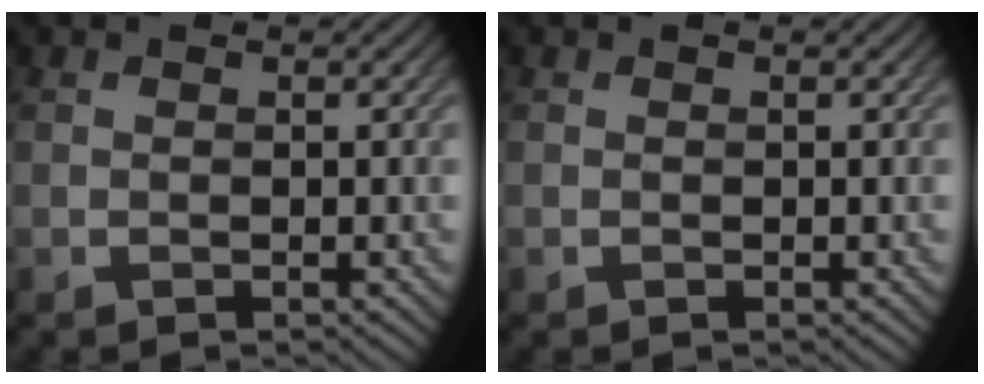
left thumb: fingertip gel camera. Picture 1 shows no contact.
{"total": 0.0}